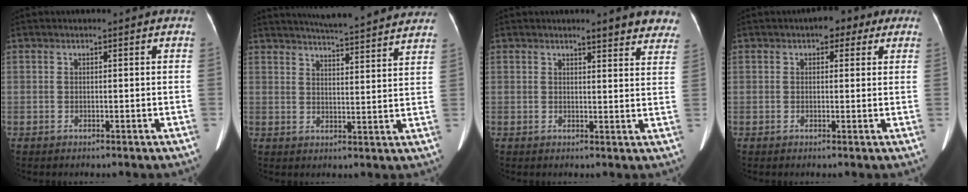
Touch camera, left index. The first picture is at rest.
{"total": 19.6, "force": [17.9, 1.5, 7.8], "torque": [-0.116, -0.001, 0.229]}
{"total": 6.6, "force": [5.8, 1.1, 2.8], "torque": [-0.017, -0.005, 0.056]}
{"total": 3.9, "force": [2.1, 2.4, 2.3], "torque": [-0.021, 0.025, 0.024]}